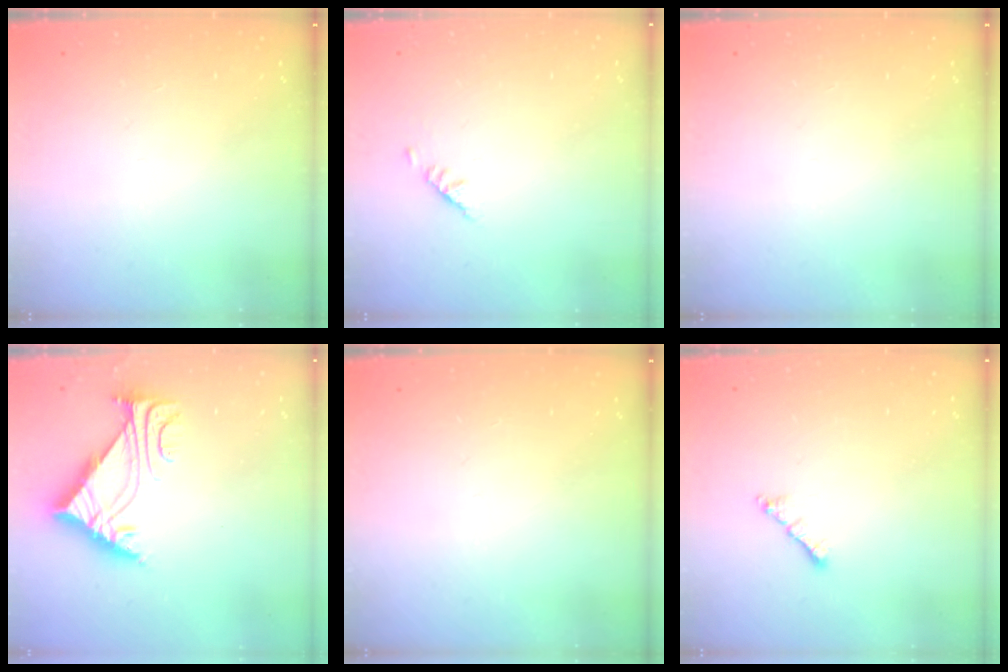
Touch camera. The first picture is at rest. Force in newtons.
{"total": 1.9, "press": 1.8, "slide": 0.5}
{"total": 0.0}
{"total": 7.5, "press": 7.5, "slide": 0.4}
{"total": 0.0}
{"total": 1.8, "press": 1.8, "slide": 0.5}